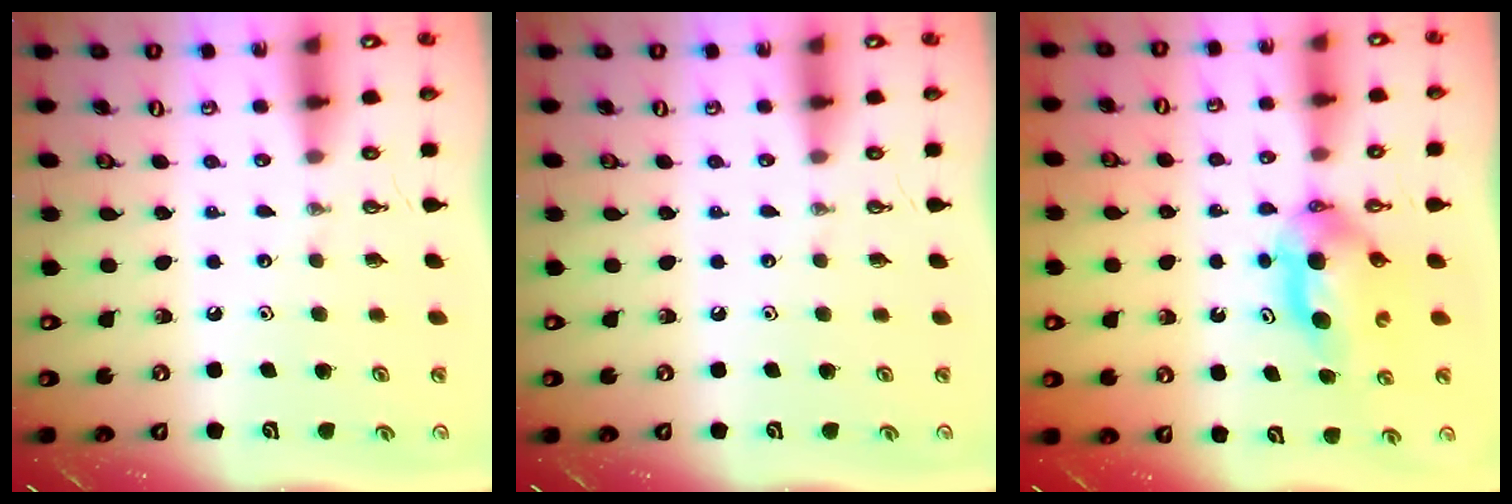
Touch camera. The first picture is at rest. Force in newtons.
{"total": 0.0}
{"total": 5.1, "press": 5.1, "slide": 0.7}